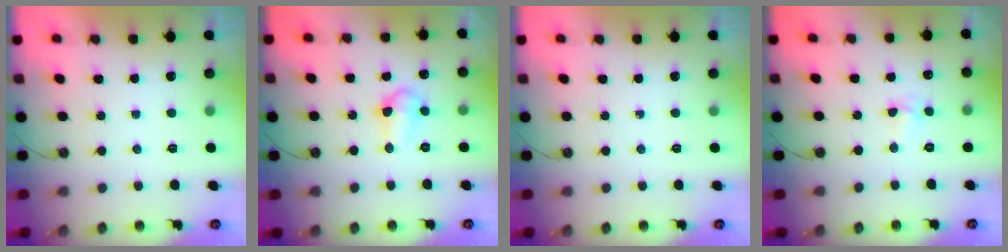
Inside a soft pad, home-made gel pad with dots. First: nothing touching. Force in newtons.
{"total": 8.3, "press": 7.4, "slide": 3.8}
{"total": 0.0}
{"total": 2.9, "press": 2.9, "slide": 0.4}